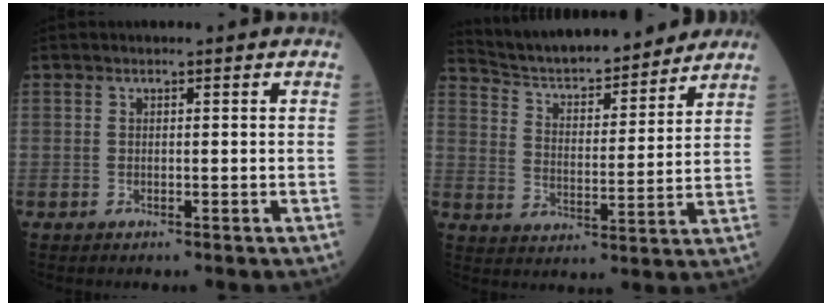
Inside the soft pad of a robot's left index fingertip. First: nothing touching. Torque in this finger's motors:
{"motor_torque": [0.00, -0.69, 0.29, 0.06]}